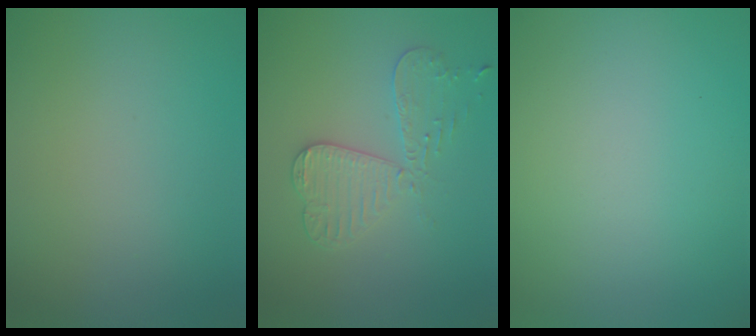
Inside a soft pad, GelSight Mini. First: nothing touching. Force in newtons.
{"total": 3.3, "press": 3.2, "slide": 0.8}
{"total": 0.0}